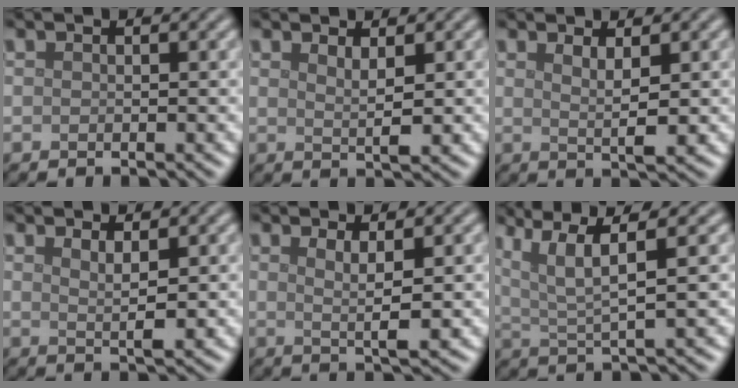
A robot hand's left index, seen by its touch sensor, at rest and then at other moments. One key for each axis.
{"total": 1.7, "fx": 1.0, "fy": 0.4, "fz": 1.4, "tx": -0.024, "ty": -0.007, "tz": 0.018}
{"total": 2.4, "fx": 0.9, "fy": 0.5, "fz": 2.1, "tx": -0.033, "ty": -0.006, "tz": 0.017}
{"total": 2.0, "fx": 0.9, "fy": 0.4, "fz": 1.7, "tx": -0.027, "ty": -0.006, "tz": 0.016}
{"total": 2.7, "fx": 0.6, "fy": 0.6, "fz": 2.5, "tx": -0.043, "ty": -0.006, "tz": 0.011}
{"total": 5.8, "fx": 2.9, "fy": 1.1, "fz": 4.9, "tx": -0.093, "ty": 0.012, "tz": 0.058}